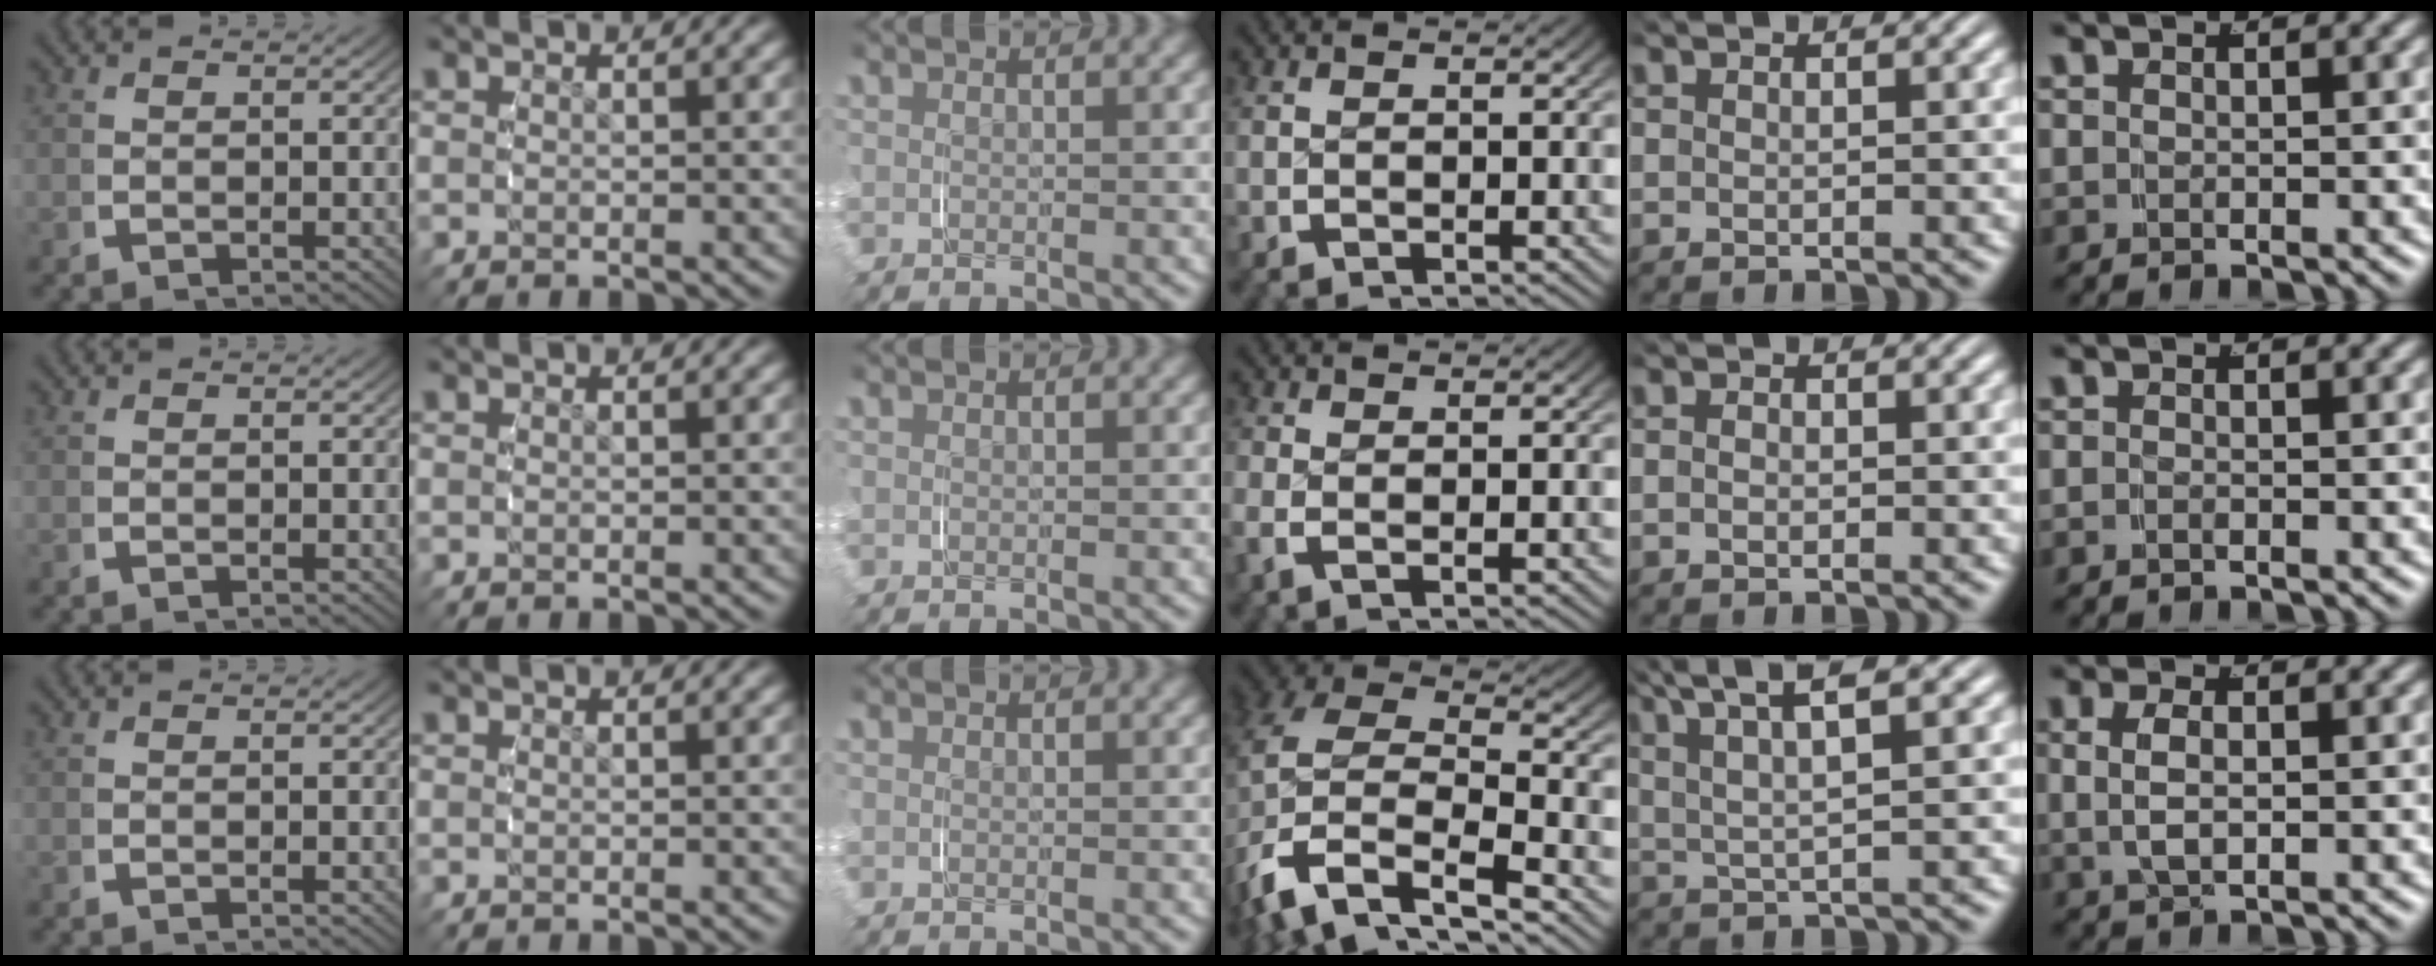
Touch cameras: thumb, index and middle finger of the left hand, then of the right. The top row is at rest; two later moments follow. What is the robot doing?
{"motion": "grasp_and_lifting", "object": "shirt"}